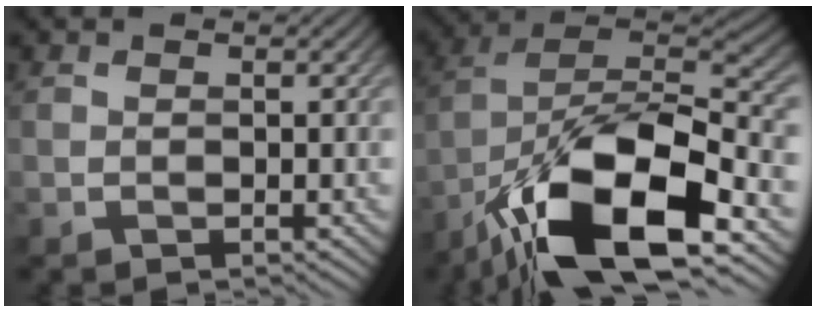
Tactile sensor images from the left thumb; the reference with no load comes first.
{"total": 17.1, "force": [-9.1, 7.0, 12.6], "torque": [-0.220, -0.015, -0.176]}